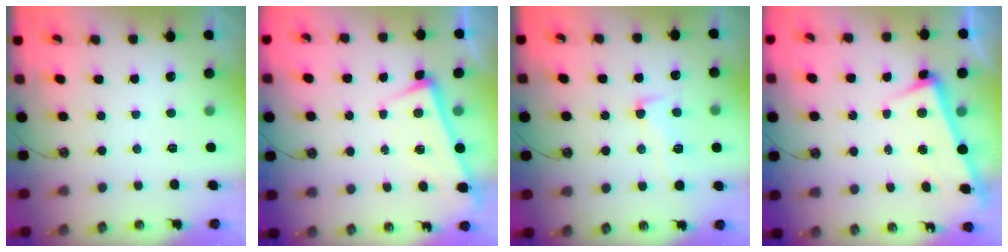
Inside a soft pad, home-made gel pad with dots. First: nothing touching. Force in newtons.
{"total": 0.8, "press": 0.7, "slide": 0.5}
{"total": 3.0, "press": 2.8, "slide": 1.2}
{"total": 3.3, "press": 3.1, "slide": 1.1}